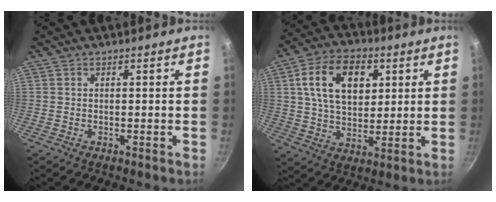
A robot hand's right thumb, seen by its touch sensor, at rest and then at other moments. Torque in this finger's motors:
{"motor_torque": [0.69, 3.24, 1.70, 0.21, 0.47]}